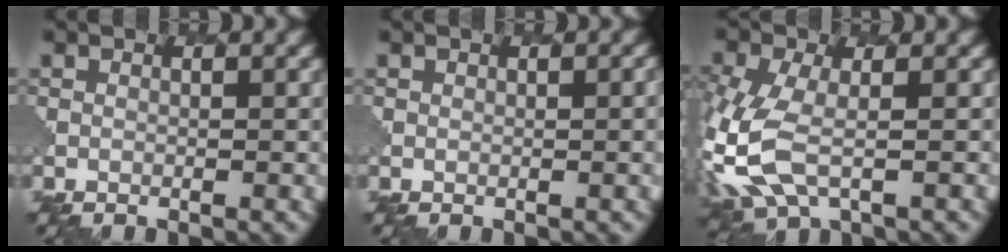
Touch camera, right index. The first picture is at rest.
{"total": 1.5, "force": [0.2, 0.6, 1.4], "torque": [-0.002, 0.007, 0.007]}
{"total": 5.3, "force": [-1.6, 2.8, 4.2], "torque": [-0.126, -0.008, -0.038]}